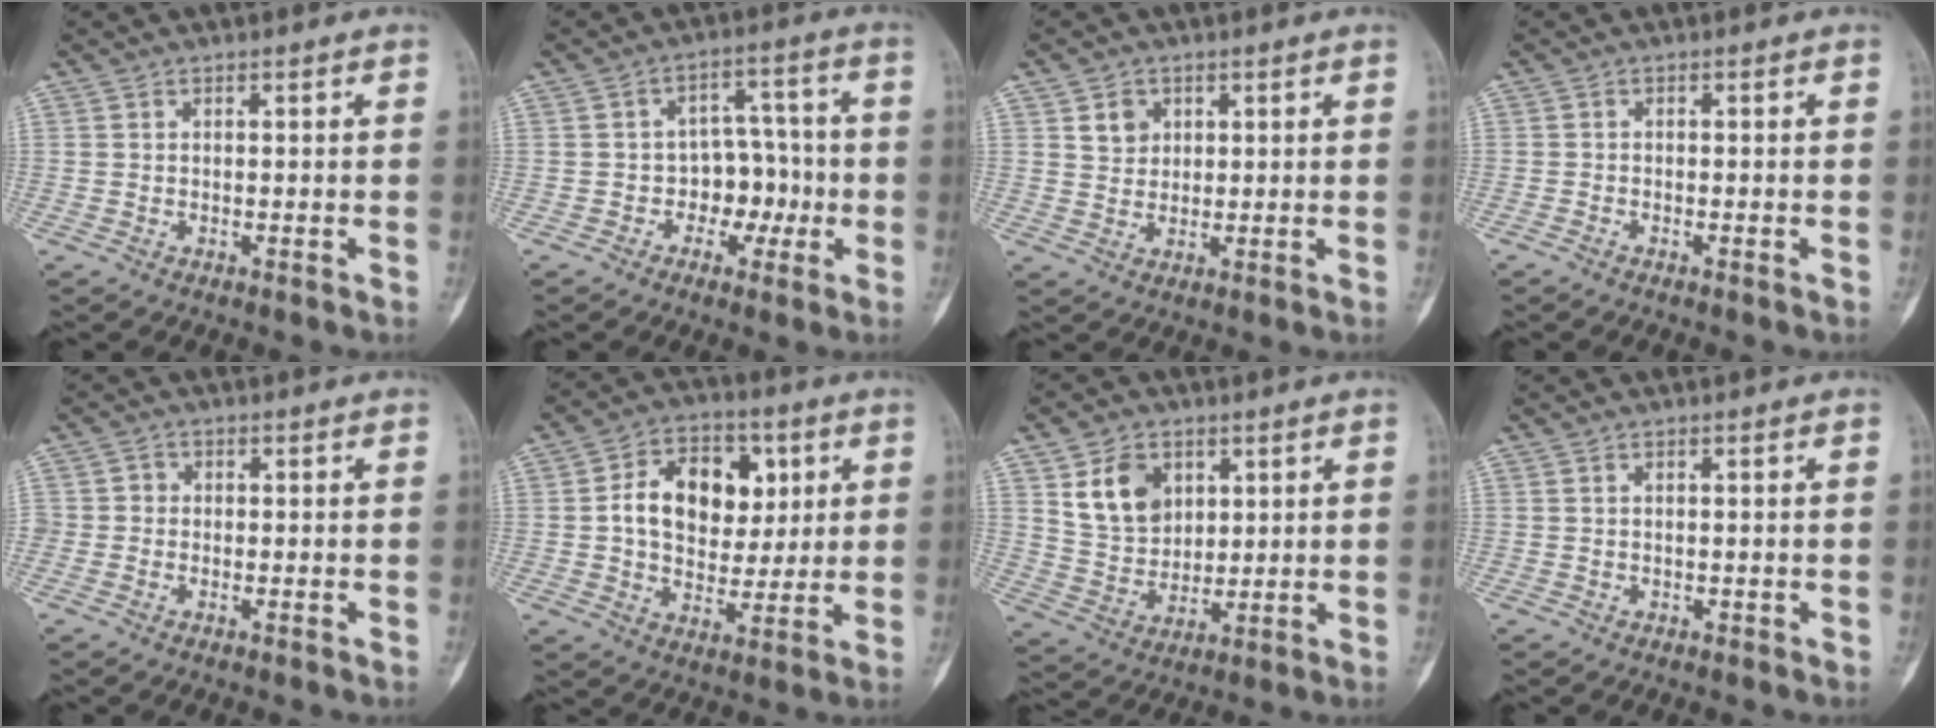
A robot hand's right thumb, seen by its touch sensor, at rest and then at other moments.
{"total": 7.4, "force": [-2.0, 5.7, 4.3], "torque": [-0.019, 0.038, -0.035]}
{"total": 3.8, "force": [1.6, 3.2, 1.4], "torque": [-0.006, -0.010, 0.030]}
{"total": 0.7, "force": [-0.6, 0.1, 0.2], "torque": [-0.005, -0.001, -0.017]}
{"total": 2.1, "force": [-0.3, 2.0, 0.6], "torque": [0.007, 0.008, -0.011]}
{"total": 14.8, "force": [3.1, 10.5, 10.0], "torque": [-0.118, 0.005, 0.049]}
{"total": 11.2, "force": [3.7, 9.1, 5.5], "torque": [-0.055, -0.014, 0.075]}
{"total": 0.0}